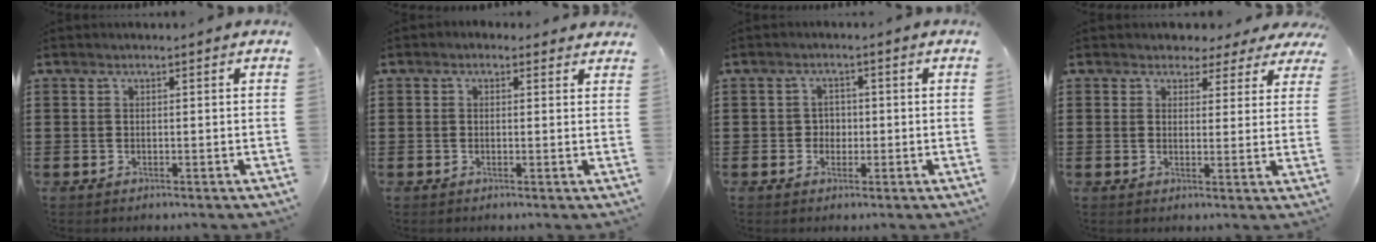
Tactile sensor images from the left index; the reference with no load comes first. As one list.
[{"total": 0.9, "force": [0.3, 0.7, 0.4], "torque": [-0.010, 0.005, 0.005]}, {"total": 2.0, "force": [-0.3, 1.9, 0.8], "torque": [-0.021, 0.005, -0.009]}, {"total": 3.1, "force": [2.5, 1.8, 0.4], "torque": [-0.015, -0.001, 0.043]}]